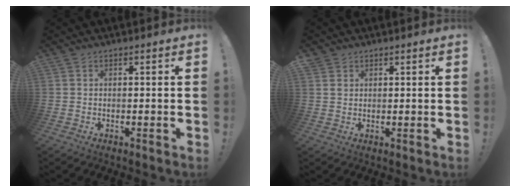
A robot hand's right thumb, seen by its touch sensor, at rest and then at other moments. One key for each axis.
{"total": 2.7, "fx": 1.6, "fy": 2.2, "fz": 0.3, "tx": 0.003, "ty": -0.010, "tz": 0.027}